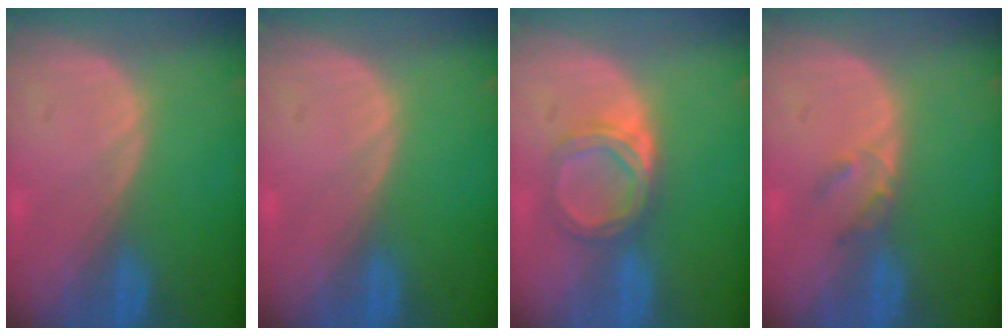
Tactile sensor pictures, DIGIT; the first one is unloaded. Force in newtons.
{"total": 0.0}
{"total": 5.4, "press": 4.8, "slide": 2.5}
{"total": 2.3, "press": 2.0, "slide": 1.1}